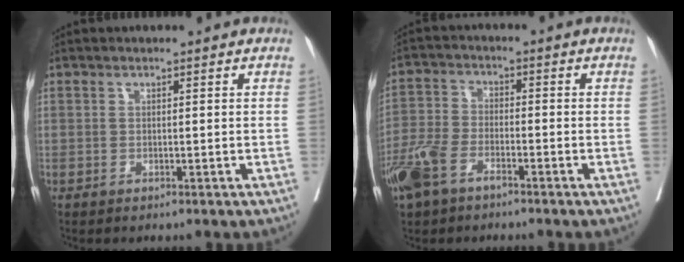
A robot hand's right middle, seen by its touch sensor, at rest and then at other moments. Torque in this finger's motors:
{"motor_torque": [1.24, -0.88, 0.56, 0.16]}